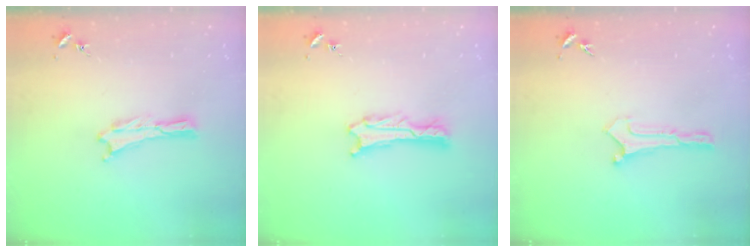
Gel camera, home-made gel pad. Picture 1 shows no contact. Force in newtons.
{"total": 1.1, "press": 1.1, "slide": 0.2}
{"total": 0.0}